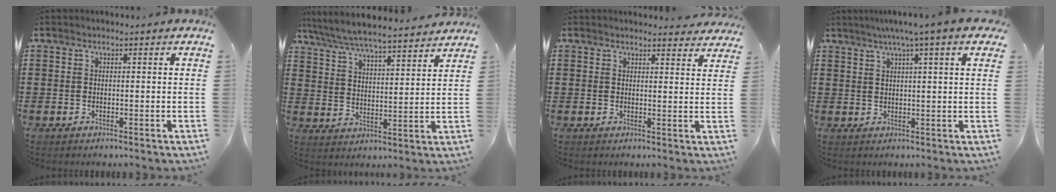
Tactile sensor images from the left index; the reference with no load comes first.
{"total": 6.3, "force": [6.0, 0.2, 1.9], "torque": [-0.063, -0.037, 0.102]}
{"total": 2.5, "force": [2.4, 0.3, 0.4], "torque": [-0.007, -0.008, 0.045]}
{"total": 5.4, "force": [3.2, -0.1, 4.3], "torque": [-0.091, 0.001, 0.053]}